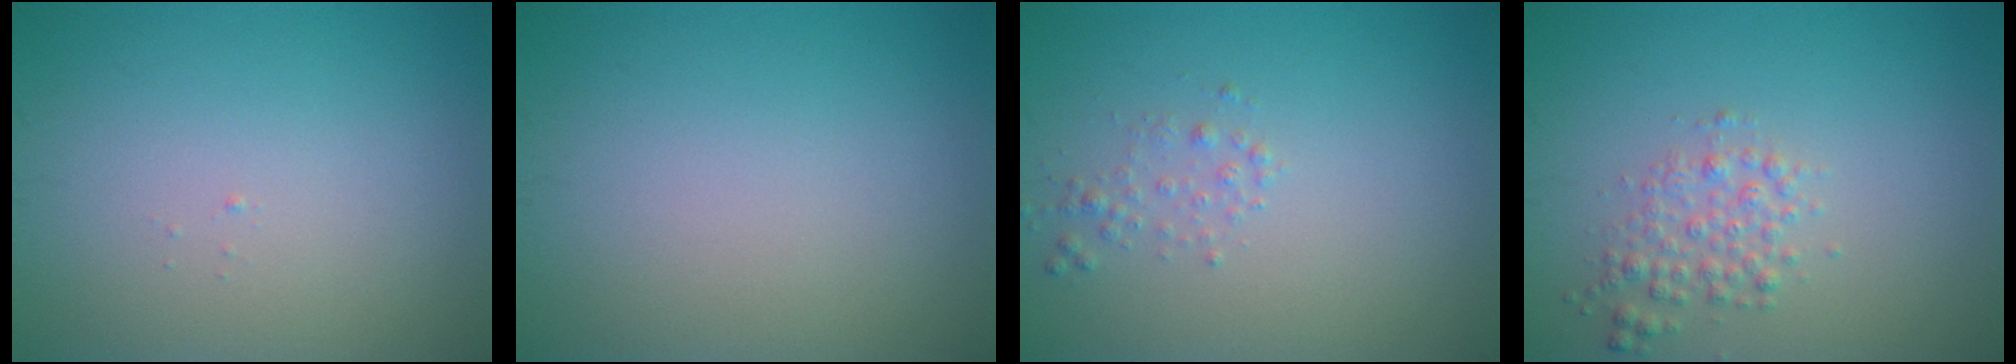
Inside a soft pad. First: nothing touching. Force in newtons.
{"total": 0.0}
{"total": 1.0, "press": 1.0, "slide": 0.0}
{"total": 2.2, "press": 2.2, "slide": 0.0}